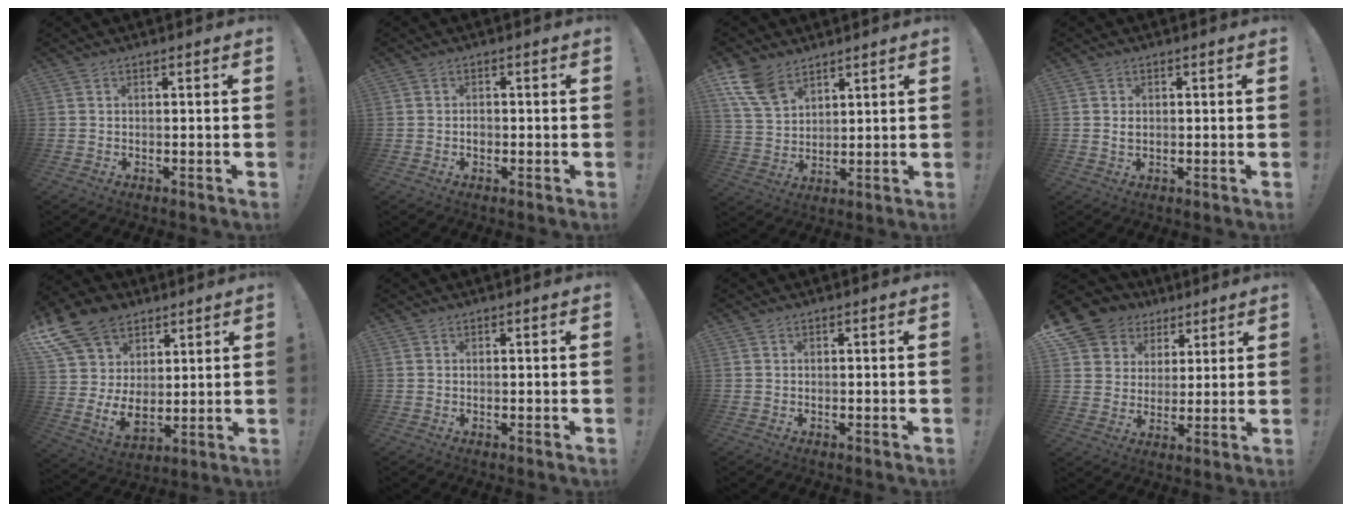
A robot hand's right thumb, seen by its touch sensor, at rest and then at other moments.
{"total": 1.7, "force": [-0.9, 1.2, 0.8], "torque": [-0.015, 0.005, -0.017]}
{"total": 11.2, "force": [7.5, 6.4, 5.3], "torque": [-0.102, -0.032, 0.150]}
{"total": 1.2, "force": [0.2, 1.1, 0.6], "torque": [-0.009, 0.002, 0.003]}
{"total": 16.5, "force": [7.1, 12.3, 8.3], "torque": [-0.159, -0.050, 0.145]}
{"total": 0.0}
{"total": 0.0}
{"total": 10.5, "force": [5.7, 8.5, 2.7], "torque": [-0.035, -0.045, 0.115]}